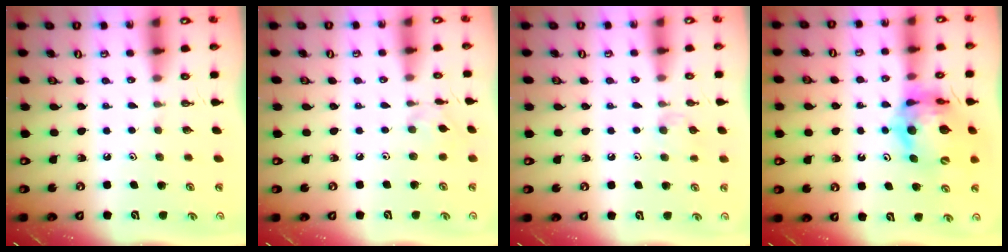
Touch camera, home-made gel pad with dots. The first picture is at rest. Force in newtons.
{"total": 2.6, "press": 2.6, "slide": 0.6}
{"total": 5.1, "press": 5.0, "slide": 0.7}
{"total": 15.5, "press": 15.3, "slide": 2.0}